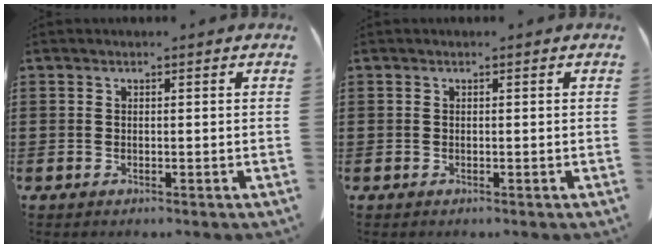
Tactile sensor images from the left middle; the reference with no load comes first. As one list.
[{"total": 0.0}]